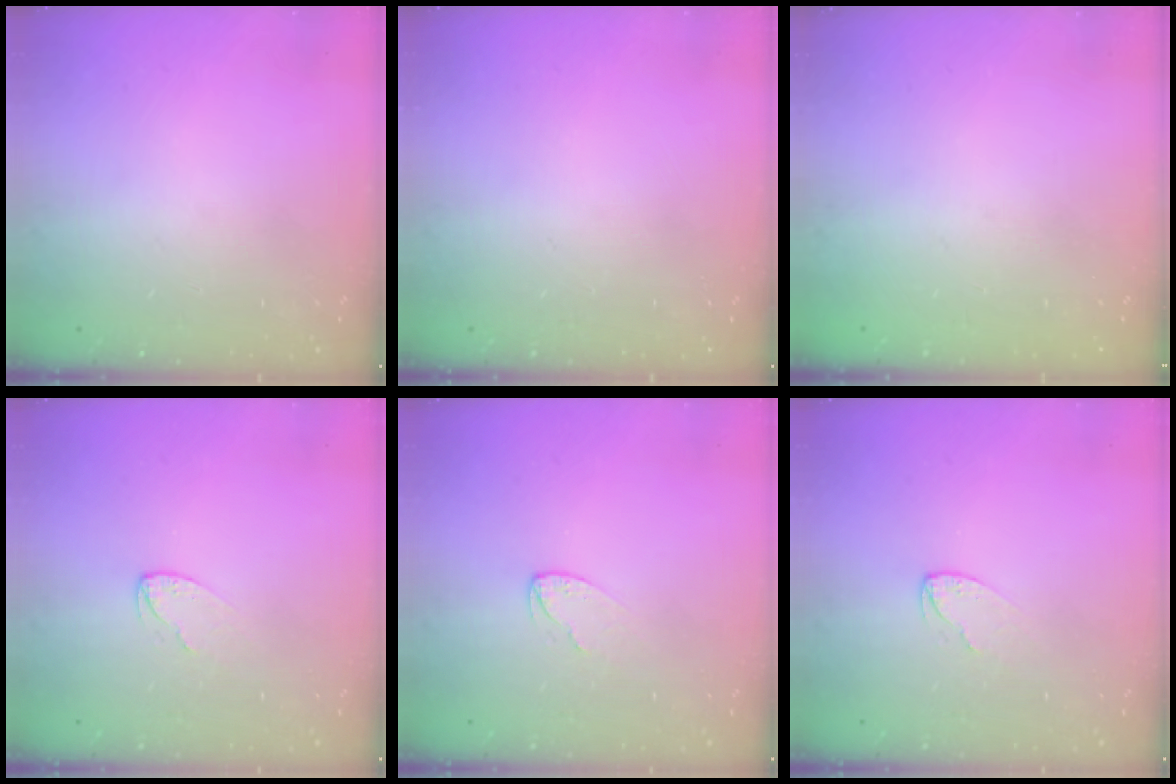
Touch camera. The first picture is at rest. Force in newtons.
{"total": 0.0}
{"total": 0.0}
{"total": 3.0, "press": 3.0, "slide": 0.3}
{"total": 3.0, "press": 3.0, "slide": 0.3}
{"total": 3.0, "press": 3.0, "slide": 0.3}